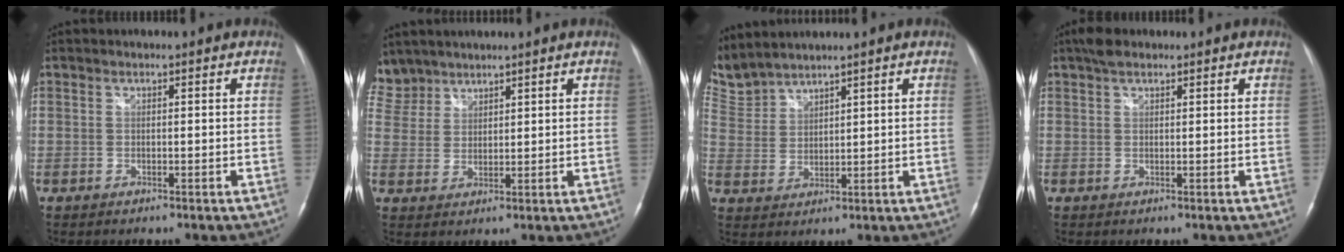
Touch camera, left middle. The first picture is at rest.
{"total": 7.0, "force": [5.9, 3.8, 0.0], "torque": [-0.004, 0.011, 0.125]}
{"total": 7.7, "force": [7.6, 0.7, 1.3], "torque": [-0.056, 0.012, 0.172]}
{"total": 2.9, "force": [2.1, 1.2, 1.6], "torque": [-0.033, 0.019, 0.038]}